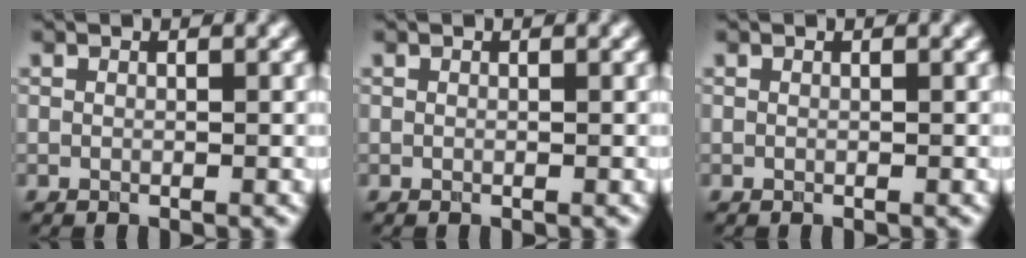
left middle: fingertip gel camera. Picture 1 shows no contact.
{"total": 0.0}
{"total": 0.0}